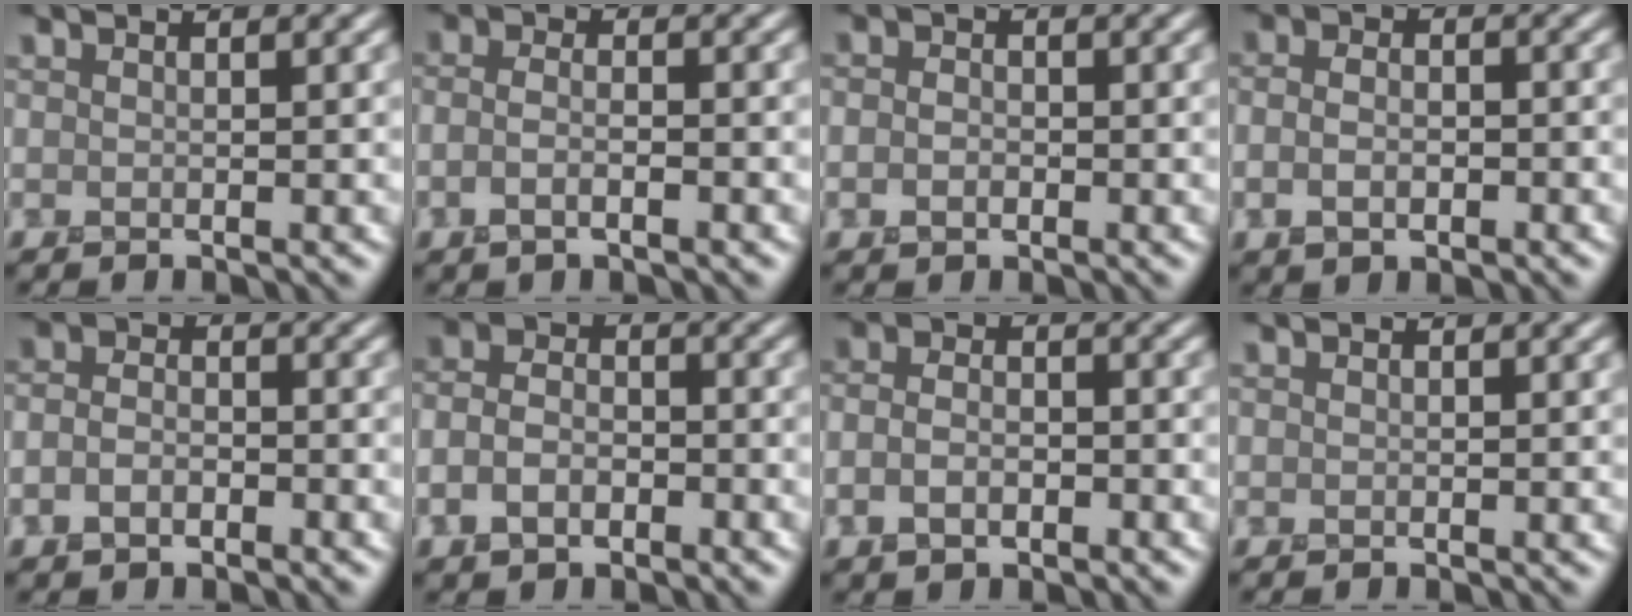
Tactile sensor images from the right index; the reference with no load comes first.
{"total": 2.4, "force": [-0.9, 1.0, 2.0], "torque": [-0.038, -0.001, -0.021]}
{"total": 1.5, "force": [-0.4, 1.2, 0.9], "torque": [-0.016, 0.000, -0.013]}
{"total": 3.1, "force": [-0.7, 2.0, 2.3], "torque": [-0.032, -0.002, -0.013]}
{"total": 2.7, "force": [-1.2, 1.7, 1.7], "torque": [-0.032, 0.001, -0.029]}
{"total": 3.8, "force": [-1.6, 2.5, 2.3], "torque": [-0.044, 0.001, -0.037]}
{"total": 3.1, "force": [-1.1, 1.9, 2.2], "torque": [-0.043, -0.001, -0.027]}
{"total": 0.0}